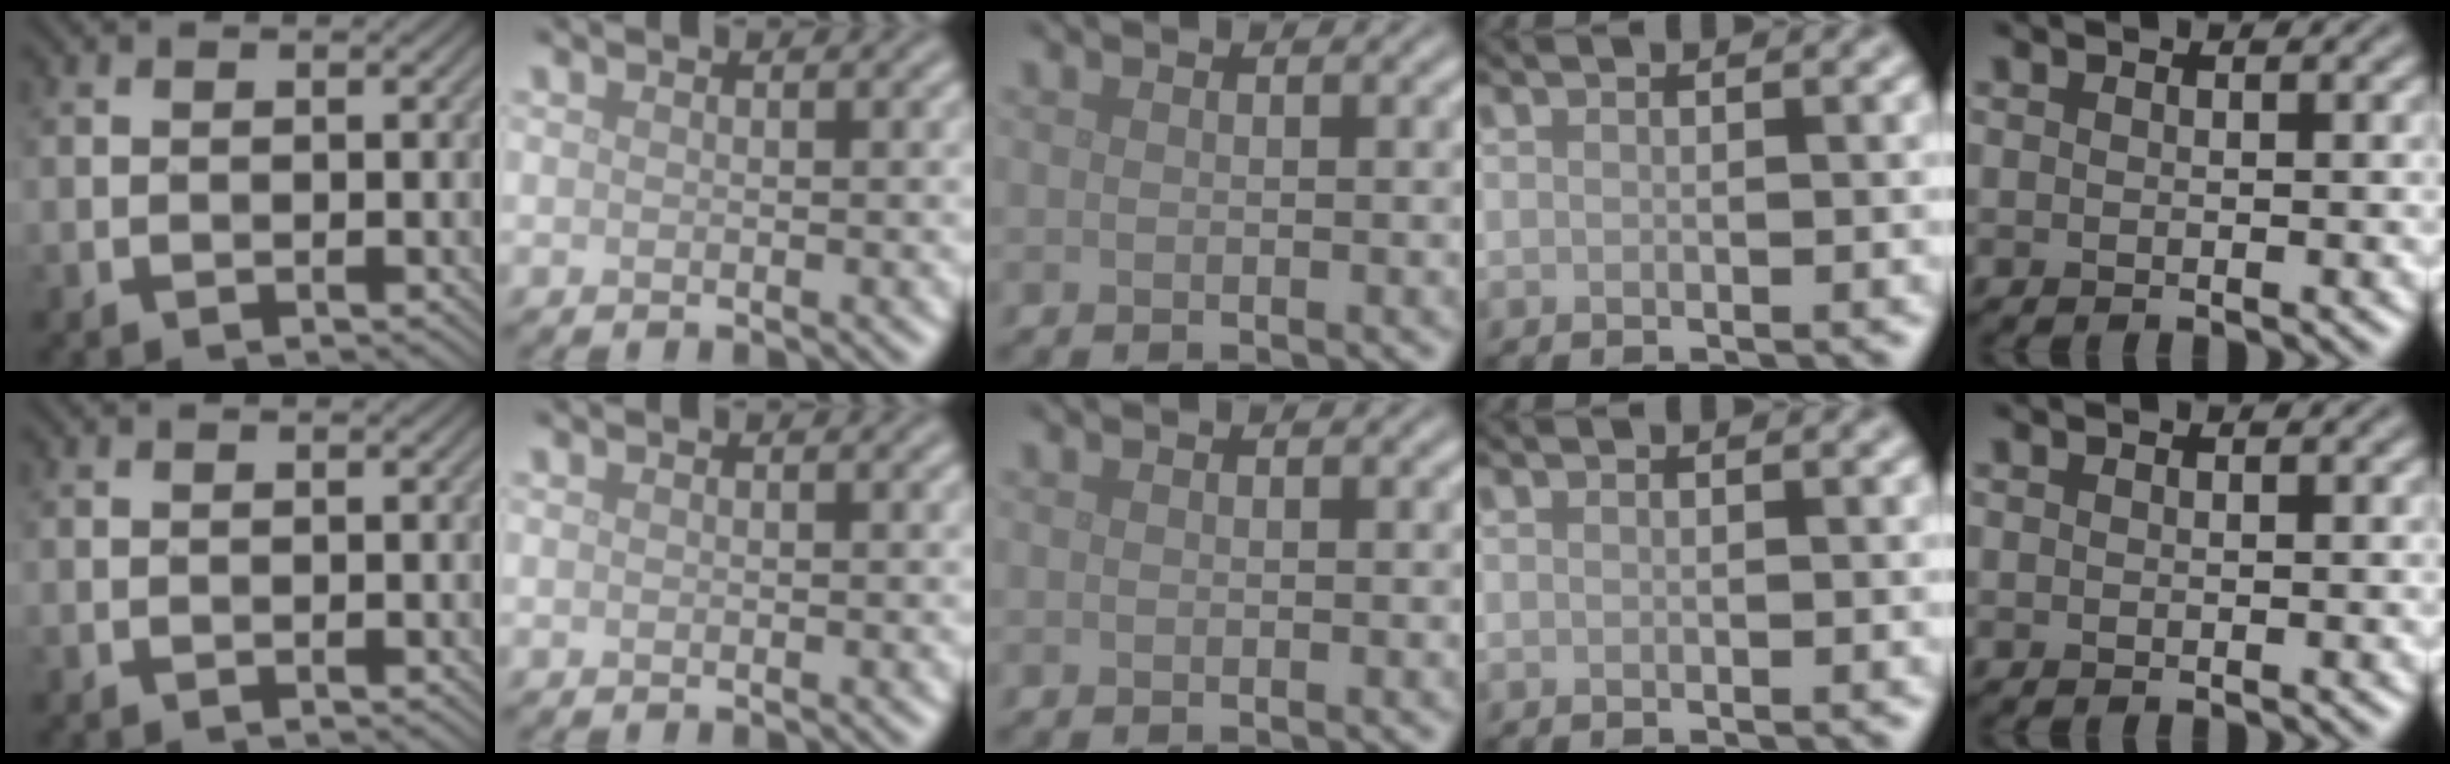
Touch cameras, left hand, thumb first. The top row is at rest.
{}